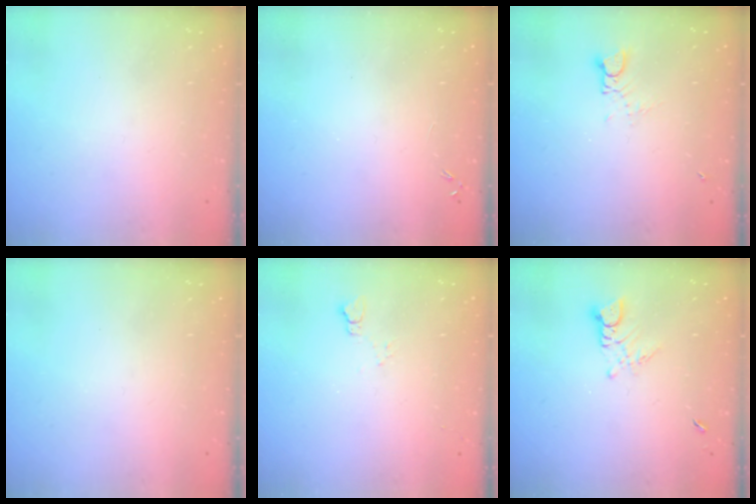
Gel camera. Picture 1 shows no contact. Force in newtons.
{"total": 0.0}
{"total": 2.7, "press": 2.7, "slide": 0.2}
{"total": 0.0}
{"total": 3.8, "press": 3.8, "slide": 0.5}
{"total": 3.0, "press": 2.9, "slide": 0.4}